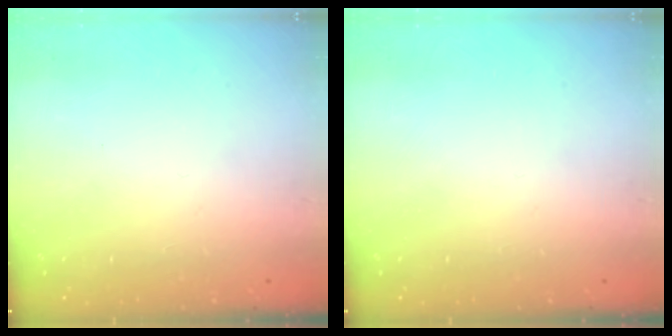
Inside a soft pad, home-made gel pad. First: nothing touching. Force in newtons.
{"total": 0.0}